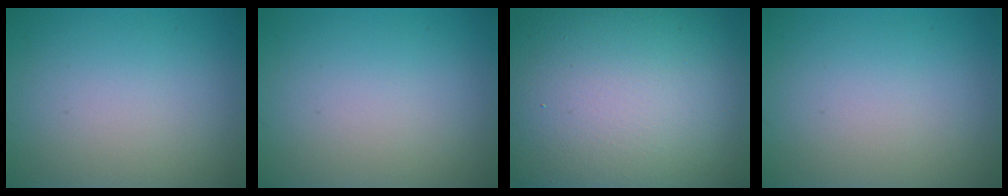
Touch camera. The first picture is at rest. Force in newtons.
{"total": 0.0}
{"total": 20.0, "press": 20.0, "slide": 0.9}
{"total": 0.0}